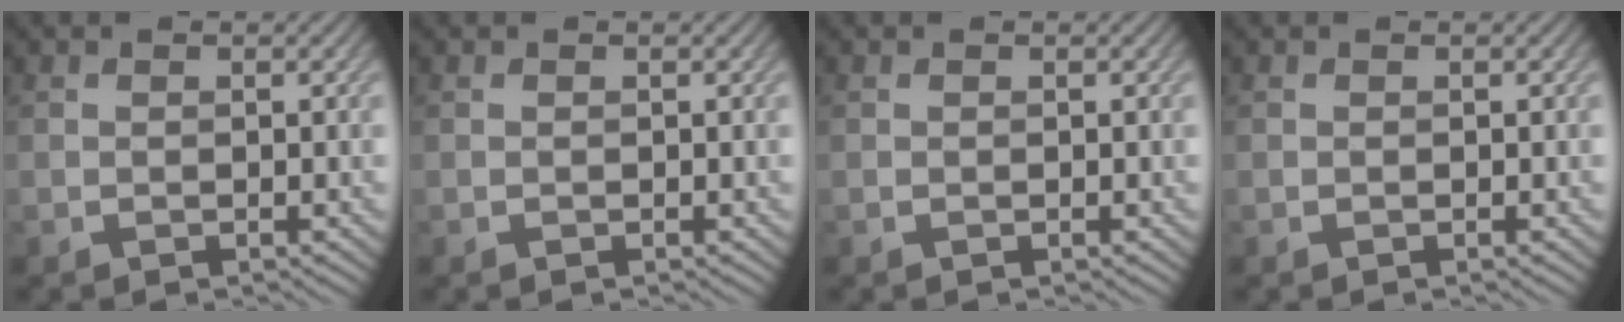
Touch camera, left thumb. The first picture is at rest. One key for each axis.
{"total": 0.0}
{"total": 0.0}
{"total": 0.0}